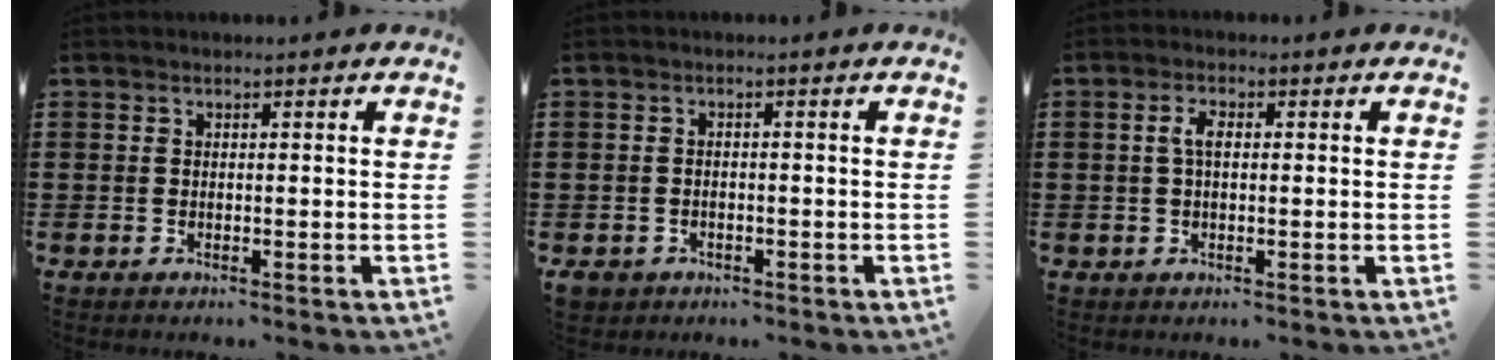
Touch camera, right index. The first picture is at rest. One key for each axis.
{"total": 1.4, "fx": -1.0, "fy": 0.9, "fz": 0.1, "tx": -0.008, "ty": 0.003, "tz": -0.024}
{"total": 2.6, "fx": 0.3, "fy": 1.1, "fz": 2.4, "tx": -0.049, "ty": 0.006, "tz": 0.003}